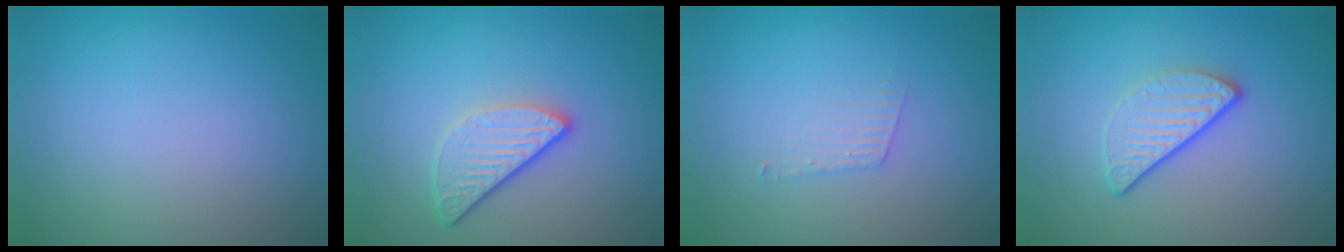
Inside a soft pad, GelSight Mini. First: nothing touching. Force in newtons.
{"total": 3.2, "press": 2.6, "slide": 1.9}
{"total": 1.3, "press": 1.3, "slide": 0.1}
{"total": 3.0, "press": 2.3, "slide": 1.9}